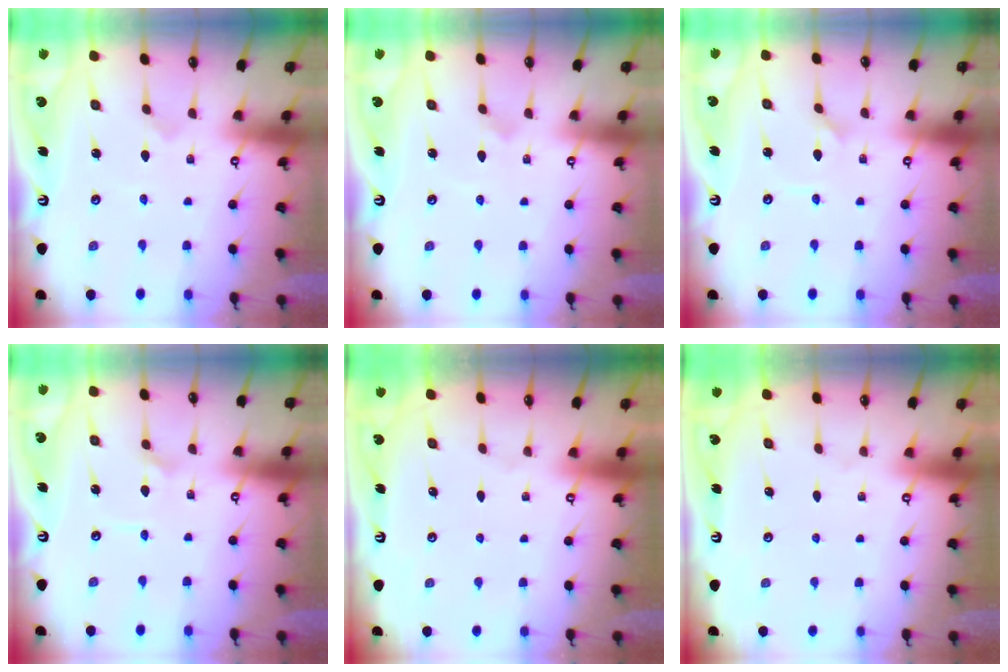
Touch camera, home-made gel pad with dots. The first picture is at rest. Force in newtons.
{"total": 1.7, "press": 1.7, "slide": 0.1}
{"total": 0.7, "press": 0.7, "slide": 0.0}
{"total": 1.8, "press": 1.8, "slide": 0.1}
{"total": 0.0}
{"total": 0.0}